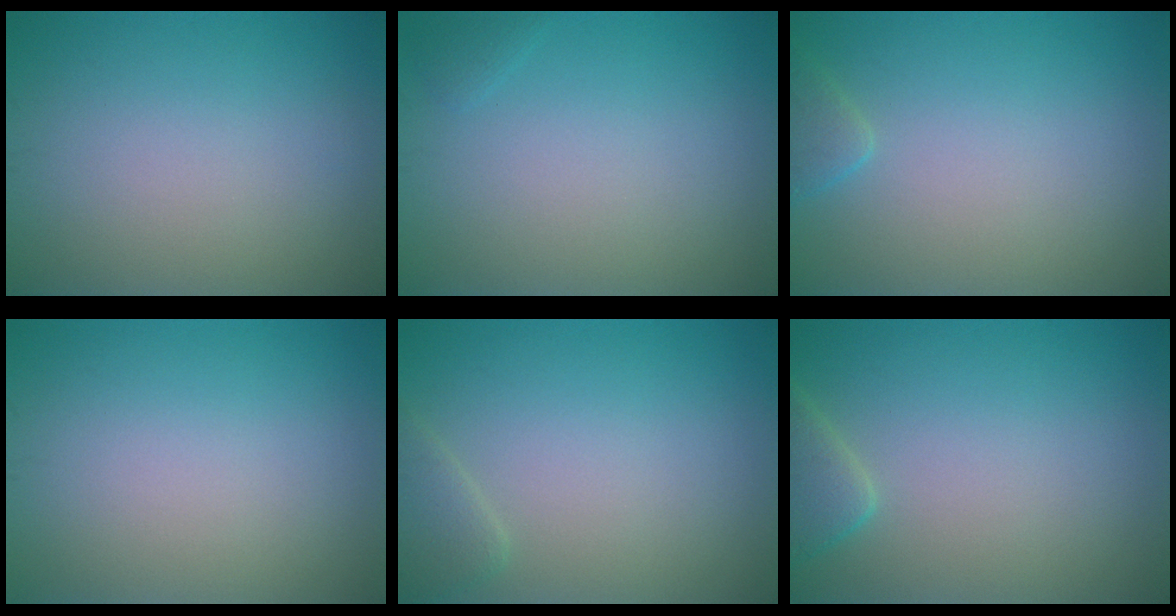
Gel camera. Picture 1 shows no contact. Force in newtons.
{"total": 0.5, "press": 0.5, "slide": 0.0}
{"total": 1.4, "press": 1.4, "slide": 0.2}
{"total": 0.0}
{"total": 1.6, "press": 1.6, "slide": 0.2}
{"total": 2.4, "press": 2.4, "slide": 0.3}